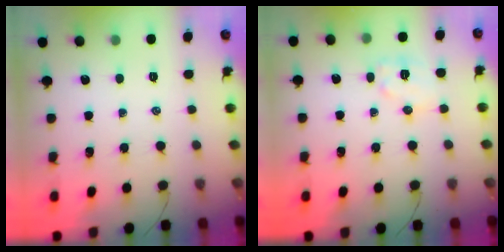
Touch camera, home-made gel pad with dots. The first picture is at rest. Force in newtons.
{"total": 7.2, "press": 7.2, "slide": 0.3}